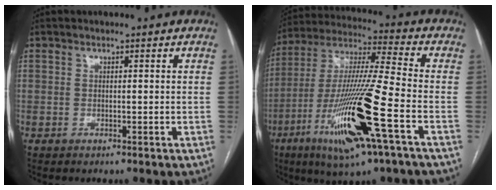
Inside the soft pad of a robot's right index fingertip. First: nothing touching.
{"total": 20.2, "force": [-8.0, 0.9, 18.6], "torque": [-0.381, -0.030, -0.148]}